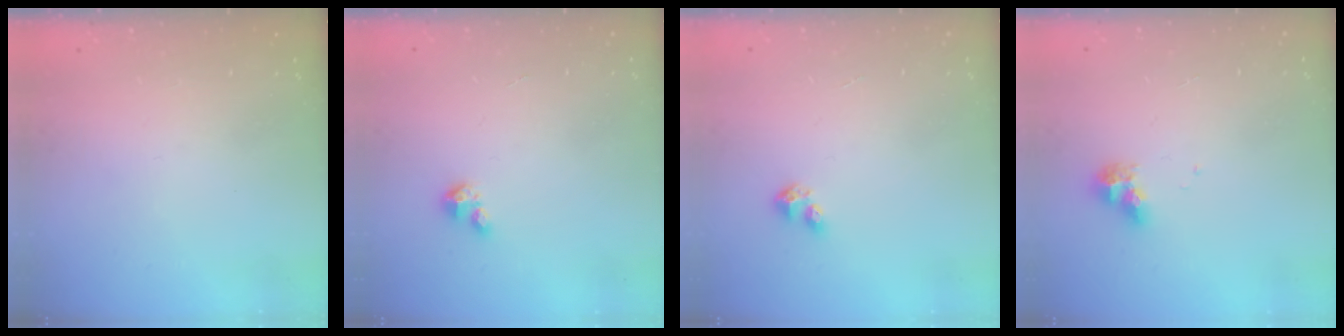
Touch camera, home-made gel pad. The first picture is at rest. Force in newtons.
{"total": 1.9, "press": 1.9, "slide": 0.1}
{"total": 3.0, "press": 2.9, "slide": 0.3}
{"total": 7.4, "press": 7.4, "slide": 0.5}